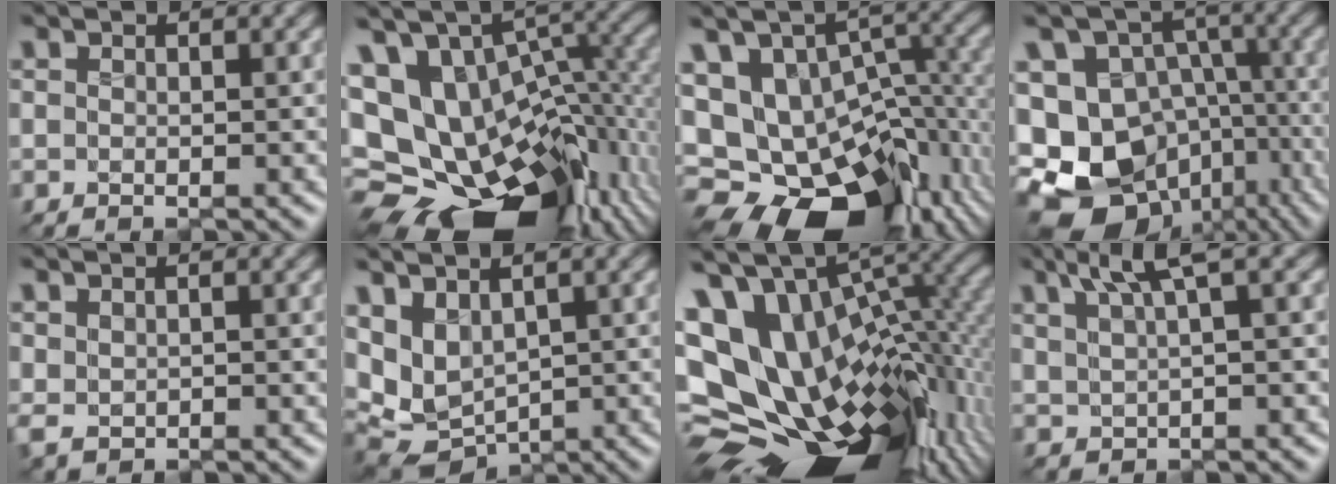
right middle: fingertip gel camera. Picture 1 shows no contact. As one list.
[{"total": 18.8, "force": [-5.9, 12.7, 12.5], "torque": [-0.199, 0.003, -0.057]}, {"total": 17.5, "force": [-6.7, 11.6, 11.2], "torque": [-0.173, 0.001, -0.072]}, {"total": 15.9, "force": [-6.4, 12.2, 7.9], "torque": [-0.154, -0.006, -0.100]}, {"total": 0.8, "force": [0.5, 0.4, 0.4], "torque": [-0.013, 0.003, 0.010]}, {"total": 6.7, "force": [1.4, 4.6, 4.7], "torque": [-0.104, -0.004, 0.043]}, {"total": 18.5, "force": [-2.1, 12.2, 13.8], "torque": [-0.237, 0.017, -0.014]}, {"total": 4.1, "force": [2.9, 0.3, 2.9], "torque": [-0.060, 0.018, 0.052]}]